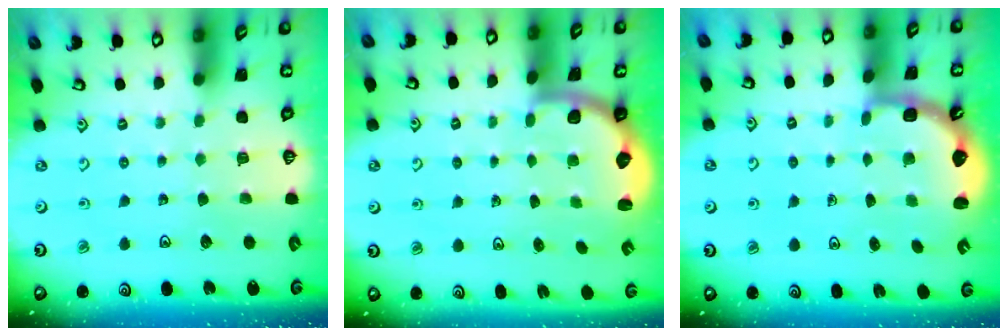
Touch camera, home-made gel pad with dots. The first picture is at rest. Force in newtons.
{"total": 2.1, "press": 1.9, "slide": 1.0}
{"total": 2.5, "press": 2.1, "slide": 1.3}